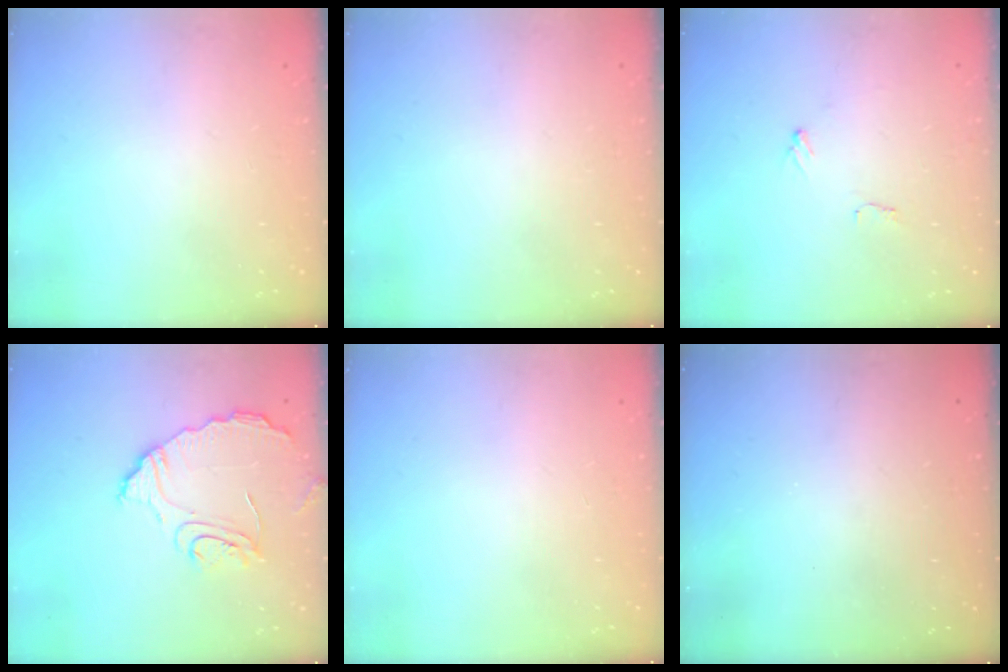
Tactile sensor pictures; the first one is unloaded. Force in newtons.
{"total": 0.0}
{"total": 5.4, "press": 5.4, "slide": 0.4}
{"total": 11.2, "press": 11.2, "slide": 0.8}
{"total": 0.0}
{"total": 3.3, "press": 3.3, "slide": 0.1}